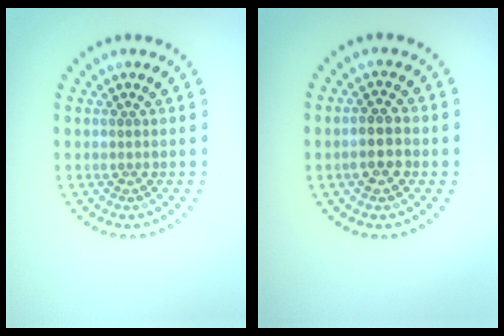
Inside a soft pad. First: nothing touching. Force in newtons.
{"total": 2.8, "press": 2.7, "slide": 0.7}